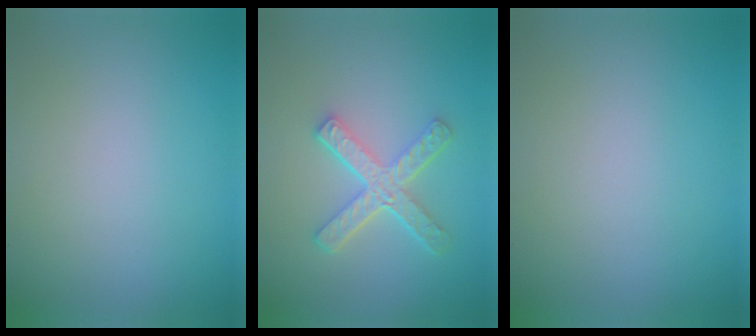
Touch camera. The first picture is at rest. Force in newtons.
{"total": 4.6, "press": 3.3, "slide": 3.2}
{"total": 0.0}